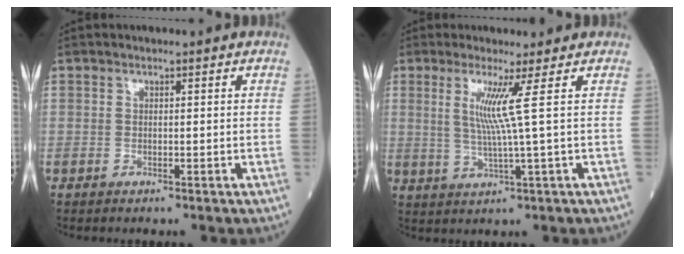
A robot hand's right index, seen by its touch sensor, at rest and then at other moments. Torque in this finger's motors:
{"motor_torque": [0.75, 0.19, 0.43, 0.13]}